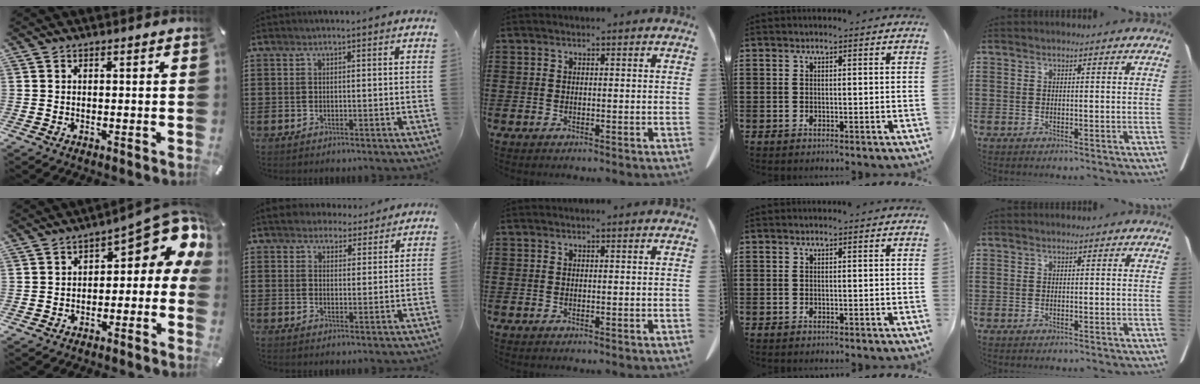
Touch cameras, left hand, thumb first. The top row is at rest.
{"thumb": {"total": 10.4, "force": [3.9, 5.0, 8.2], "torque": [-0.092, -0.044, 0.062]}, "index": {"total": 4.3, "force": [3.9, 1.8, 0.6], "torque": [-0.028, -0.003, 0.074]}}